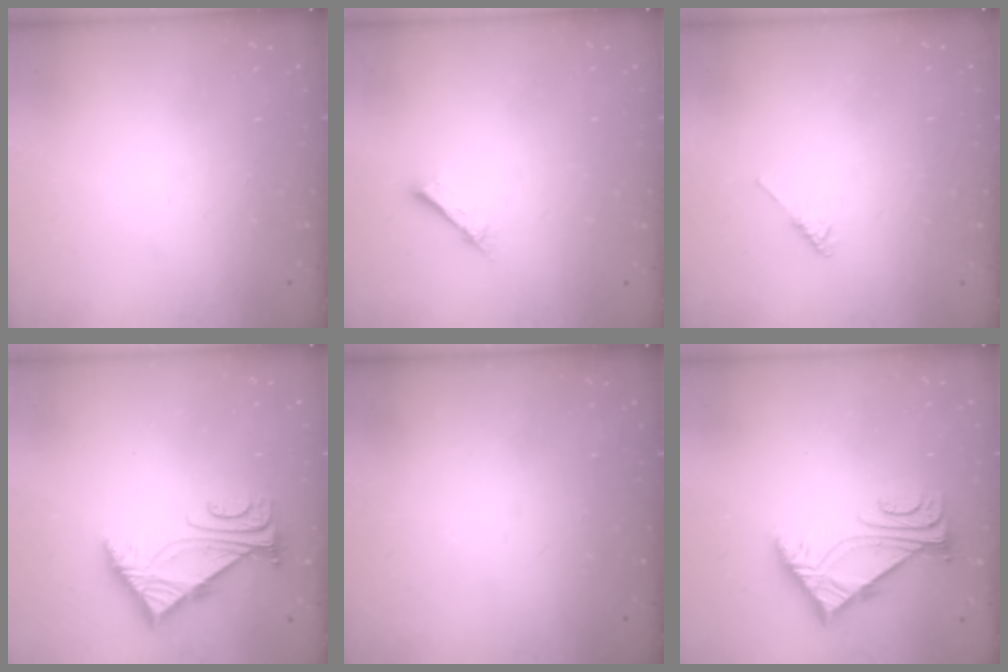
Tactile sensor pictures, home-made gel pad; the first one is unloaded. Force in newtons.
{"total": 2.1, "press": 2.1, "slide": 0.2}
{"total": 2.2, "press": 2.2, "slide": 0.5}
{"total": 5.0, "press": 4.9, "slide": 1.0}
{"total": 0.0}
{"total": 5.6, "press": 5.5, "slide": 1.0}